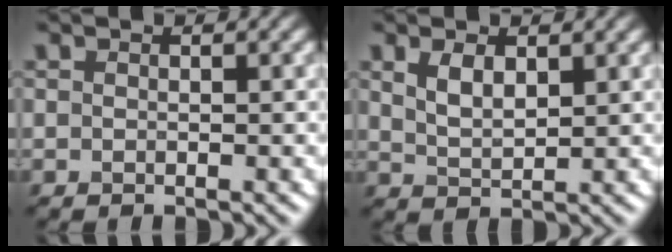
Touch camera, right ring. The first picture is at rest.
{"total": 2.5, "force": [1.3, 1.2, 1.8], "torque": [-0.043, -0.002, 0.030]}